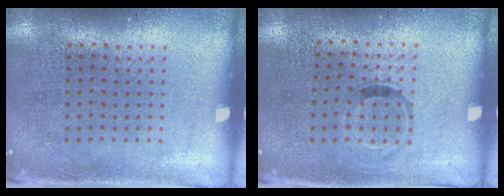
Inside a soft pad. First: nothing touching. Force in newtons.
{"total": 0.8, "press": 0.5, "slide": 0.6}